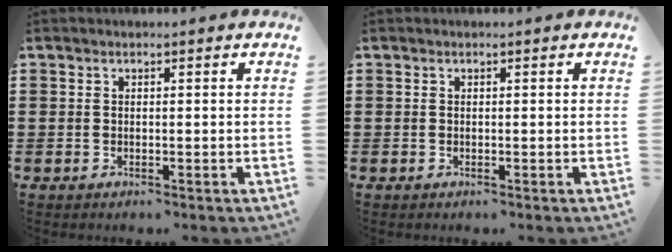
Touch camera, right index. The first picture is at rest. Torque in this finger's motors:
{"motor_torque": [-0.06, 0.06, 0.00, 0.00]}